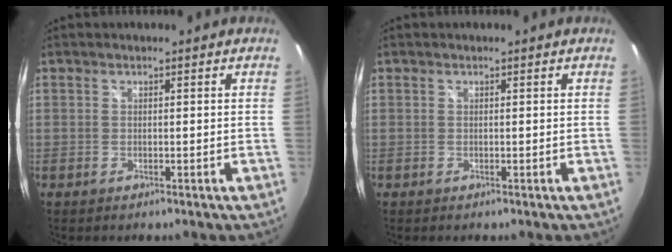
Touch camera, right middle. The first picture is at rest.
{"total": 0.0}